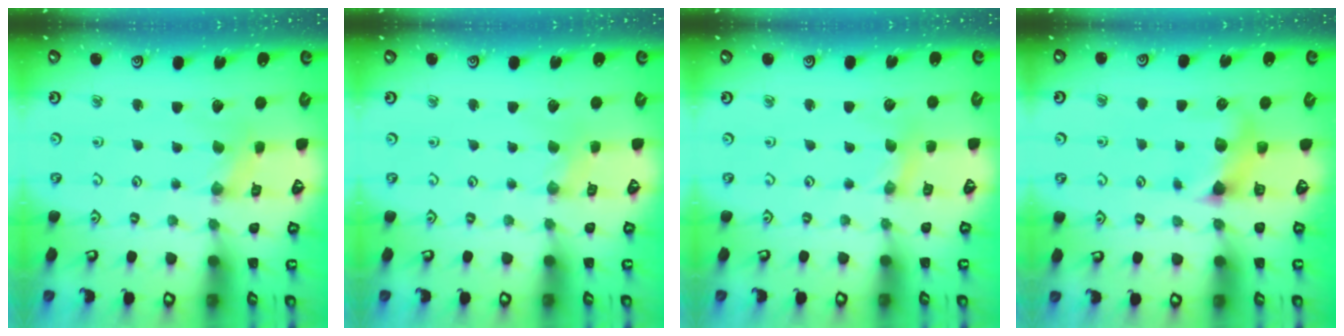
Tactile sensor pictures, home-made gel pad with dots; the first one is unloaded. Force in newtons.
{"total": 0.9, "press": 0.9, "slide": 0.2}
{"total": 1.4, "press": 1.4, "slide": 0.3}
{"total": 7.0, "press": 6.9, "slide": 0.7}